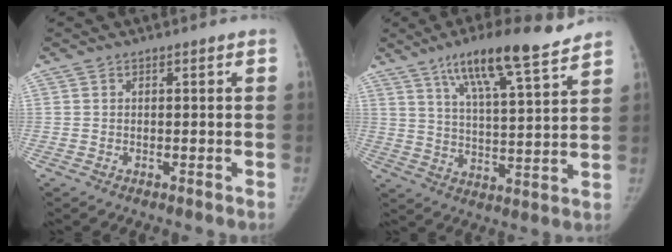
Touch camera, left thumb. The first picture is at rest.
{"total": 16.2, "force": [11.4, 2.8, 11.1], "torque": [-0.164, -0.048, 0.188]}